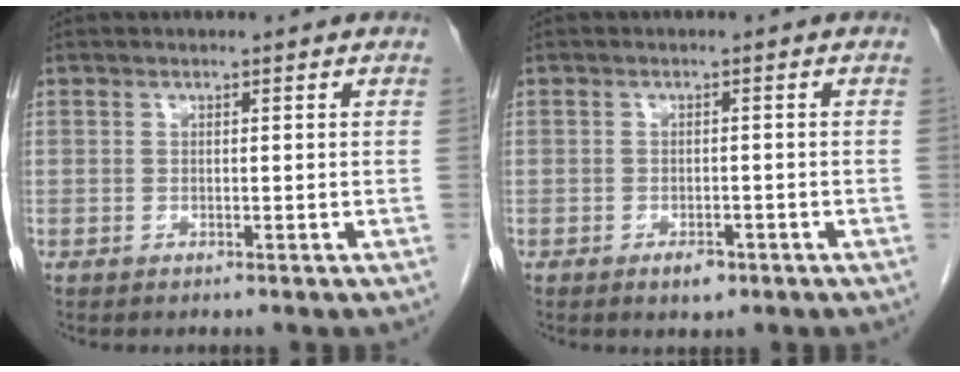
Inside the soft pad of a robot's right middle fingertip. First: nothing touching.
{"total": 2.2, "force": [-1.3, 1.0, 1.4], "torque": [-0.023, 0.001, -0.015]}